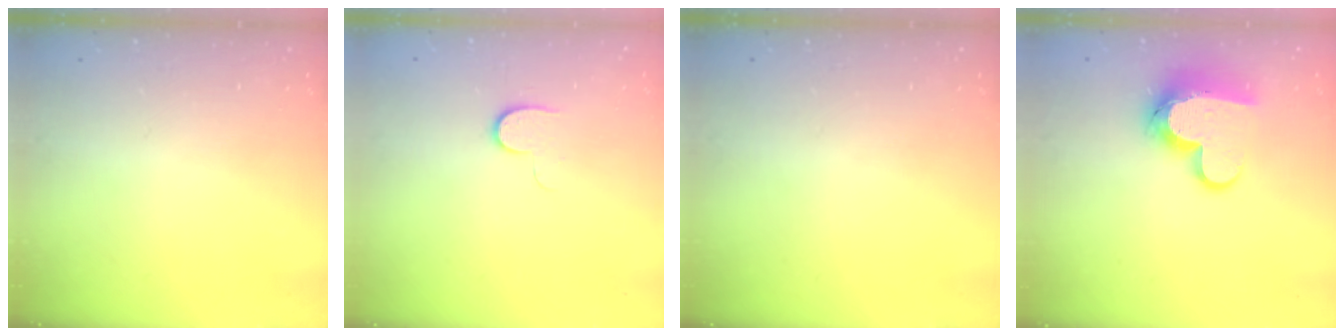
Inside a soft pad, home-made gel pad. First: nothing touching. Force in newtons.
{"total": 5.3, "press": 5.3, "slide": 0.5}
{"total": 0.0}
{"total": 13.2, "press": 13.2, "slide": 0.9}